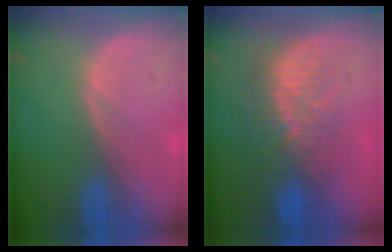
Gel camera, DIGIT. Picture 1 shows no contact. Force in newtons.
{"total": 9.0, "press": 8.1, "slide": 3.7}